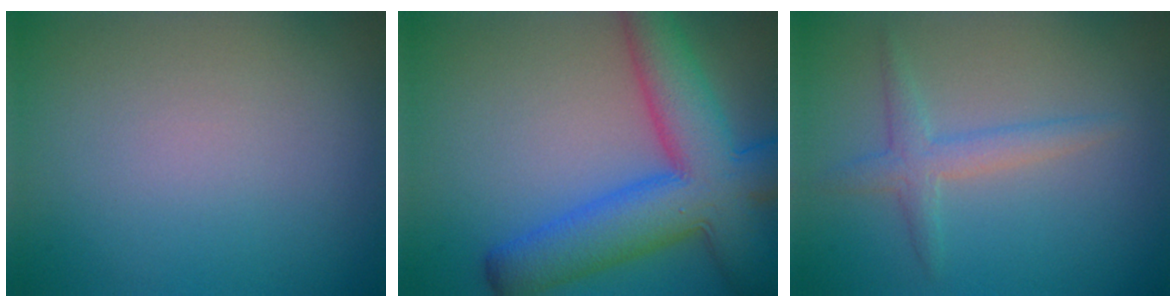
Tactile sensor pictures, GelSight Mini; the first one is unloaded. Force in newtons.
{"total": 10.4, "press": 10.4, "slide": 0.4}
{"total": 2.3, "press": 2.3, "slide": 0.1}